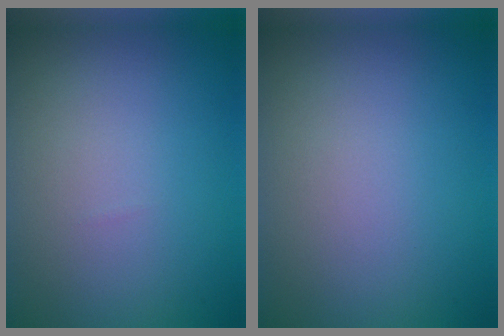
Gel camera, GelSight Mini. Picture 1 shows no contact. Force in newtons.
{"total": 0.0}